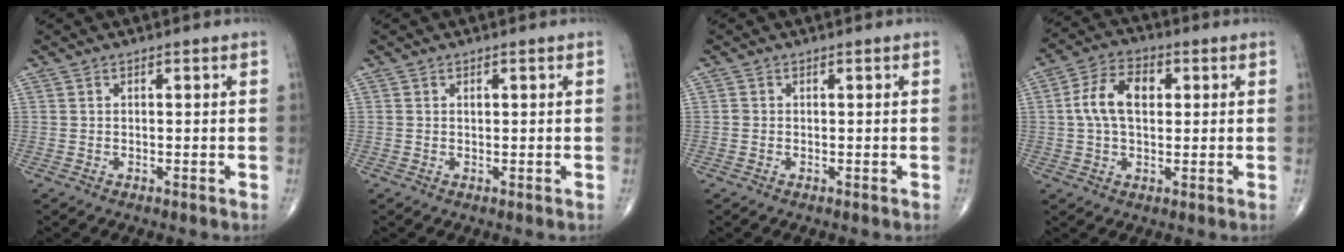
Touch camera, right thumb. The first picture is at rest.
{"total": 0.6, "force": [0.2, 0.3, 0.4], "torque": [-0.004, 0.000, 0.004]}
{"total": 0.5, "force": [-0.1, 0.5, 0.1], "torque": [0.000, 0.002, -0.003]}
{"total": 9.2, "force": [1.3, 5.6, 7.1], "torque": [-0.129, 0.018, 0.020]}